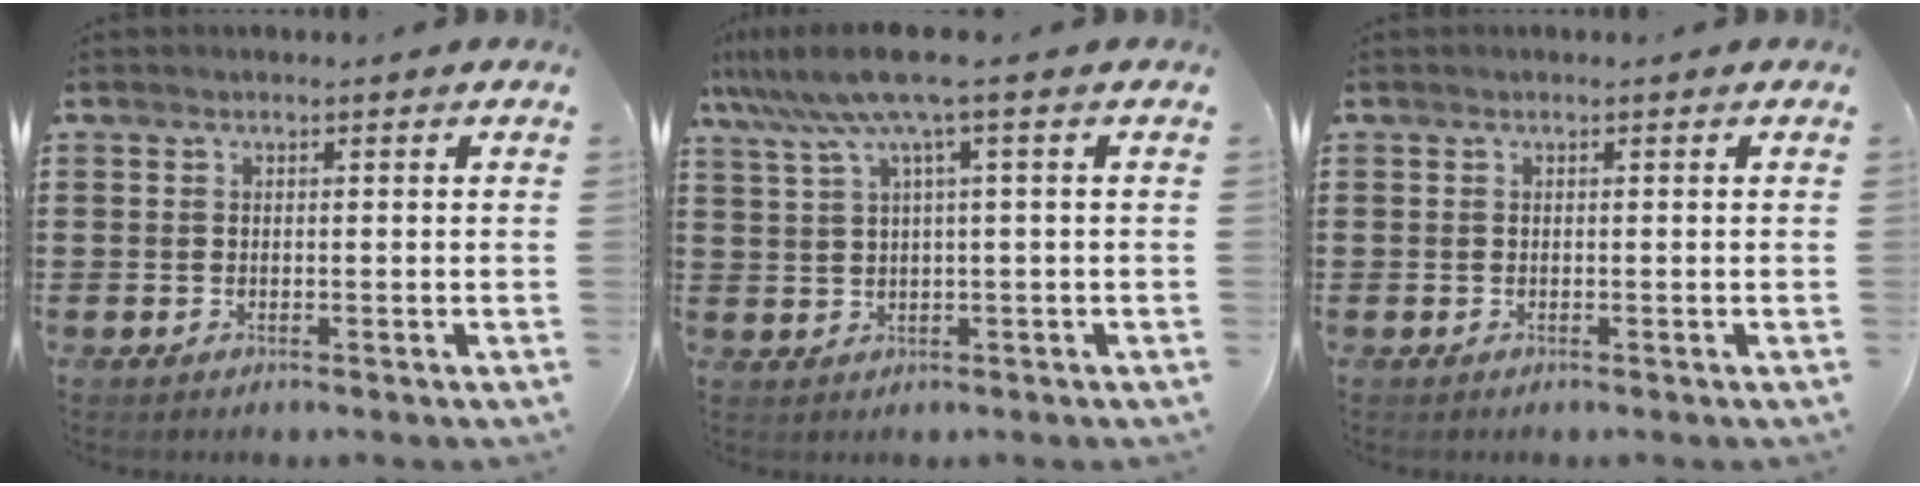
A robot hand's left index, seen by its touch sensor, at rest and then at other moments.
{"total": 7.0, "force": [3.2, -0.2, 6.2], "torque": [-0.143, -0.017, 0.050]}
{"total": 0.0}